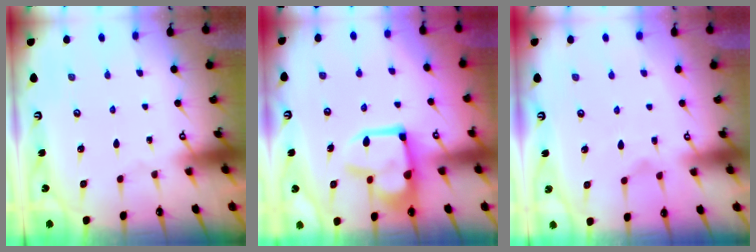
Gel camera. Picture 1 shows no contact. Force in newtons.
{"total": 10.8, "press": 10.8, "slide": 1.1}
{"total": 1.2, "press": 0.5, "slide": 1.1}